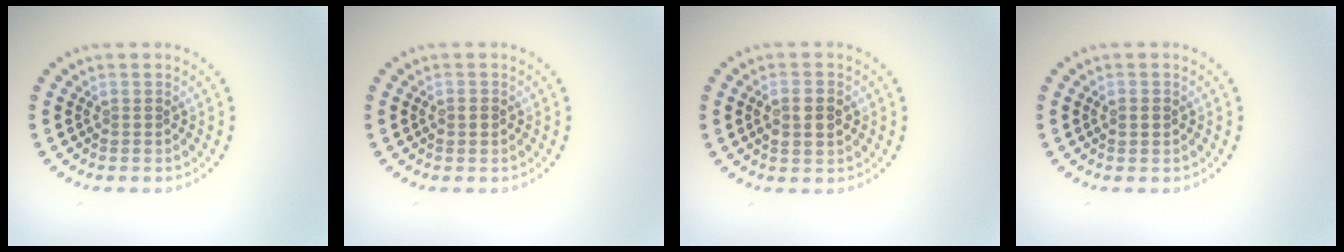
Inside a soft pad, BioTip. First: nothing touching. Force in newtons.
{"total": 1.1, "press": 1.1, "slide": 0.2}
{"total": 2.5, "press": 2.4, "slide": 0.4}
{"total": 1.3, "press": 1.3, "slide": 0.2}